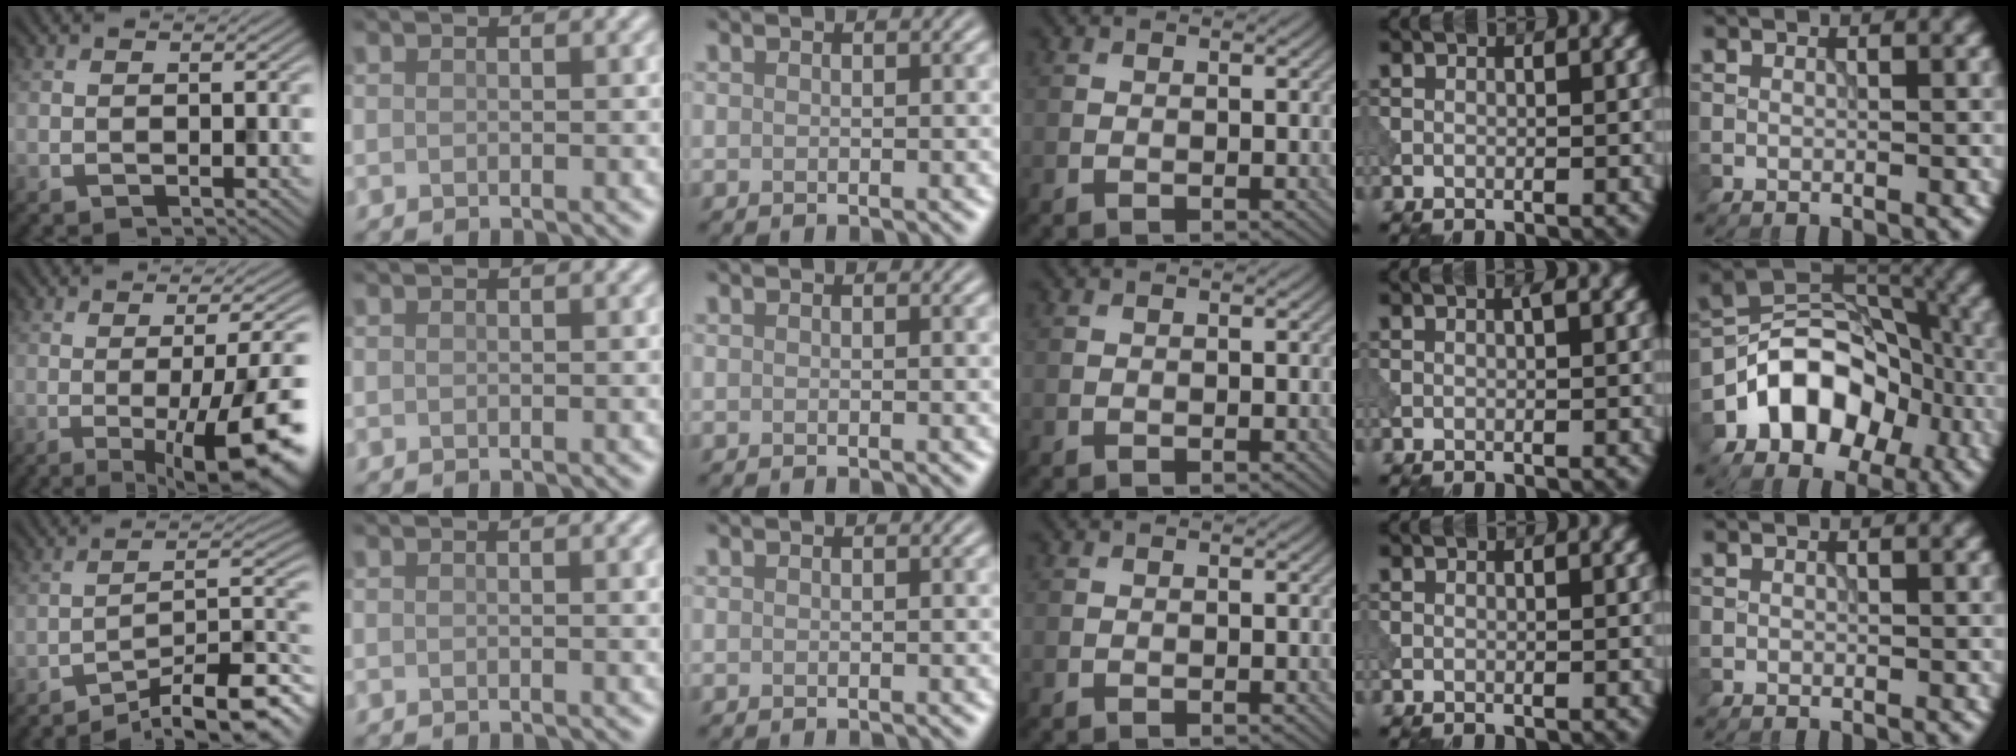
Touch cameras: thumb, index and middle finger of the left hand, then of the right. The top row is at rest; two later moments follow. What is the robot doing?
{"motion": "dispense", "object": "syringe"}